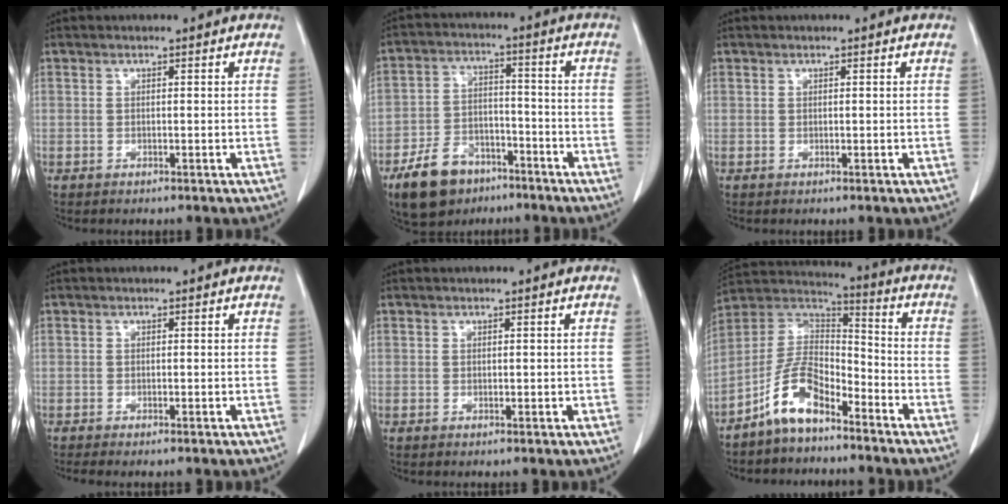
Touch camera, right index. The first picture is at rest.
{"total": 10.4, "force": [-6.8, 6.3, 4.8], "torque": [-0.102, 0.006, -0.113]}
{"total": 0.0}
{"total": 1.5, "force": [-1.2, -0.1, 0.8], "torque": [-0.013, -0.002, -0.020]}
{"total": 0.5, "force": [0.1, 0.3, 0.4], "torque": [-0.007, -0.002, 0.003]}
{"total": 10.2, "force": [-6.8, 4.4, 6.2], "torque": [-0.135, 0.026, -0.132]}